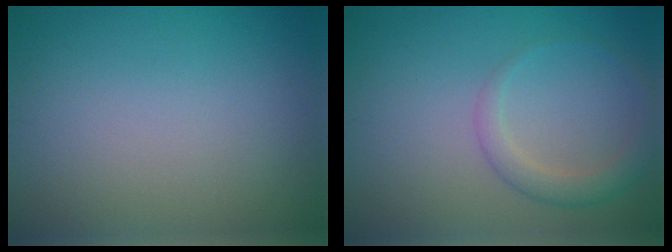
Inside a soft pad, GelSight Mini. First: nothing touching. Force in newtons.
{"total": 2.5, "press": 2.5, "slide": 0.1}